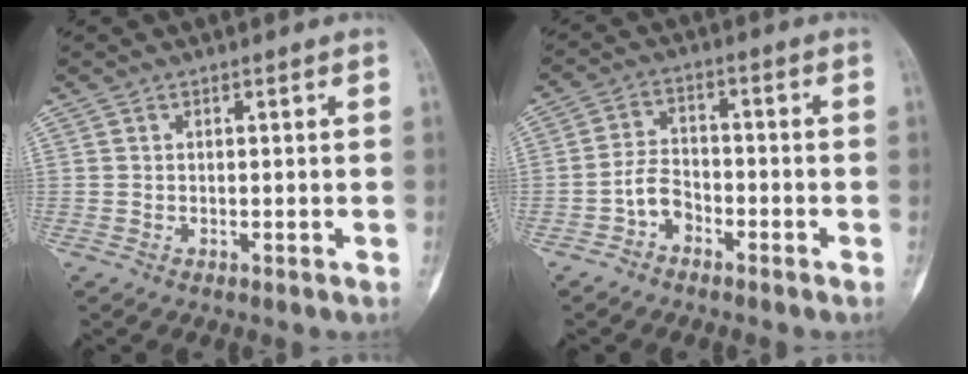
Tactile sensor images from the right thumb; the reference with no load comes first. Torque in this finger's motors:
{"motor_torque": [0.49, 0.28, 0.64, -0.36, 0.13]}